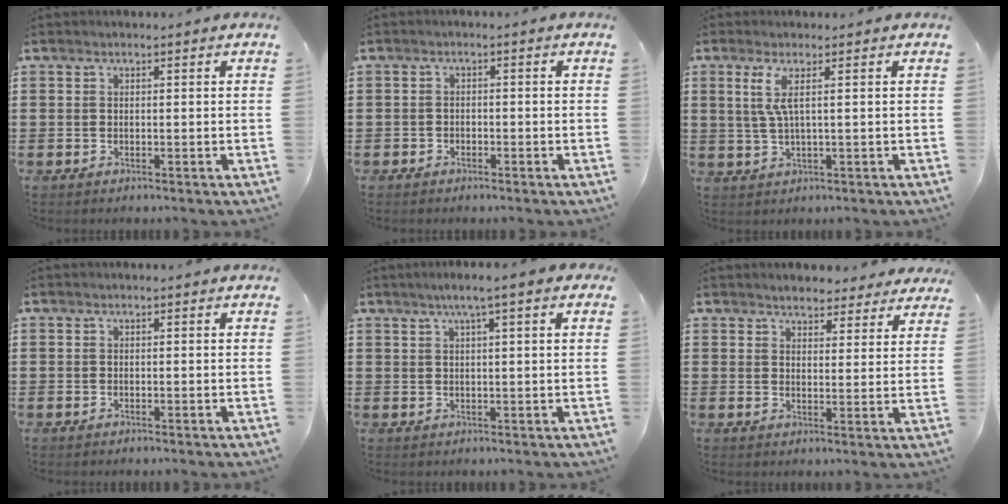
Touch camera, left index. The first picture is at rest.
{"total": 1.2, "force": [-1.1, 0.5, 0.0], "torque": [-0.005, 0.003, -0.025]}
{"total": 3.8, "force": [1.0, -0.2, 3.6], "torque": [-0.081, -0.012, 0.014]}
{"total": 0.0}
{"total": 3.0, "force": [1.5, -0.3, 2.6], "torque": [-0.053, -0.001, 0.025]}
{"total": 3.4, "force": [3.4, 0.7, 0.2], "torque": [-0.017, -0.008, 0.064]}